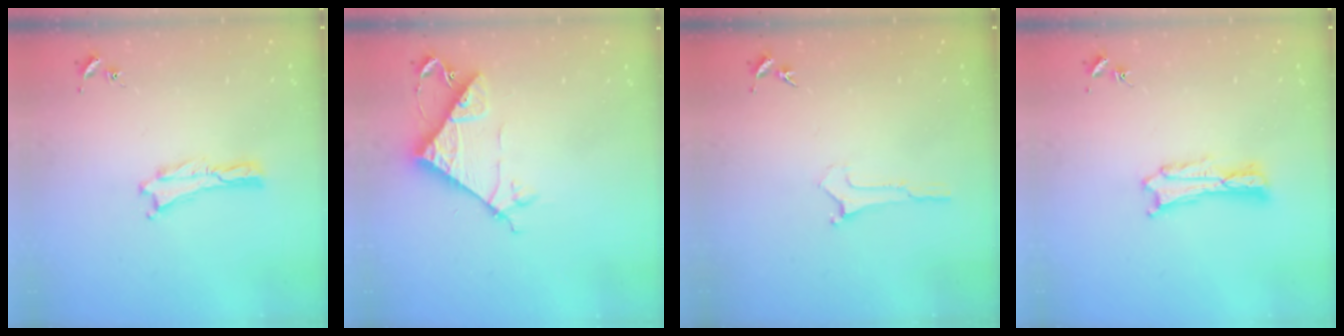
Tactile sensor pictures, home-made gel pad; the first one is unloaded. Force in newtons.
{"total": 7.7, "press": 7.7, "slide": 0.7}
{"total": 0.0}
{"total": 1.2, "press": 1.2, "slide": 0.2}